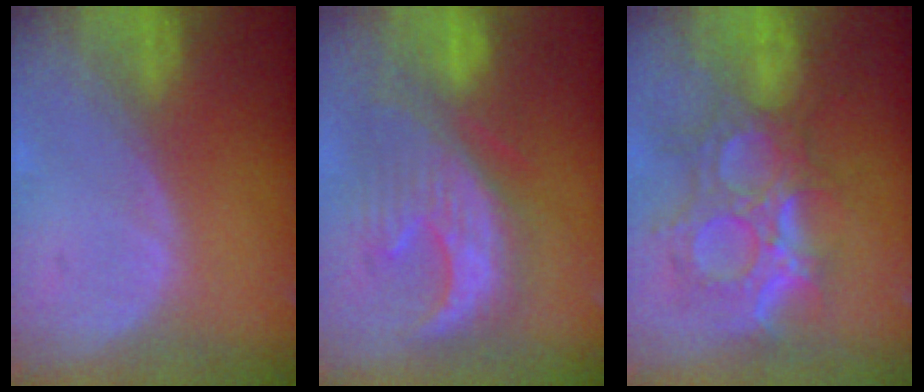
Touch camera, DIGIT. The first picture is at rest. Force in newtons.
{"total": 10.5, "press": 10.2, "slide": 2.5}
{"total": 12.0, "press": 10.7, "slide": 5.3}